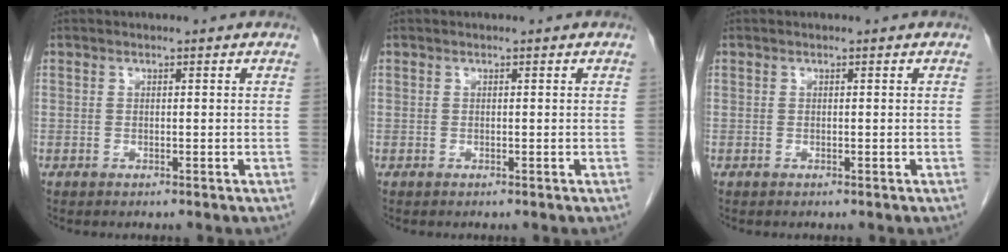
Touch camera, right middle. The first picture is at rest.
{"total": 0.0}
{"total": 0.0}